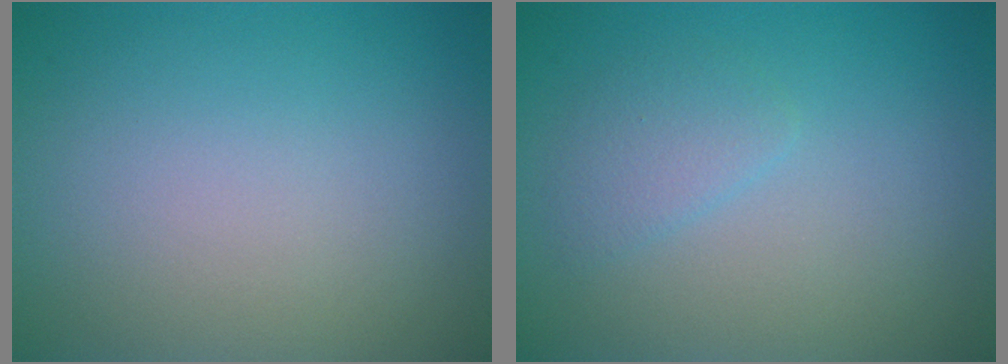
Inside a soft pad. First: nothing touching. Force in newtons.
{"total": 1.6, "press": 1.6, "slide": 0.1}